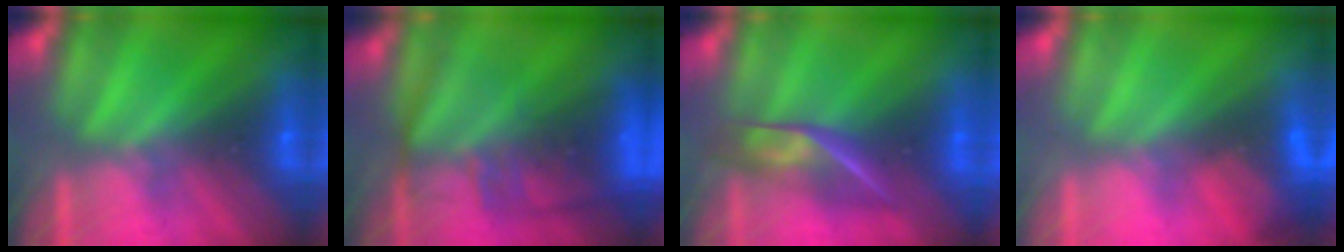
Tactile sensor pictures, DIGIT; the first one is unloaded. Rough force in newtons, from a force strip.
{"total": 9.2}
{"total": 2.4}
{"total": 2.8}